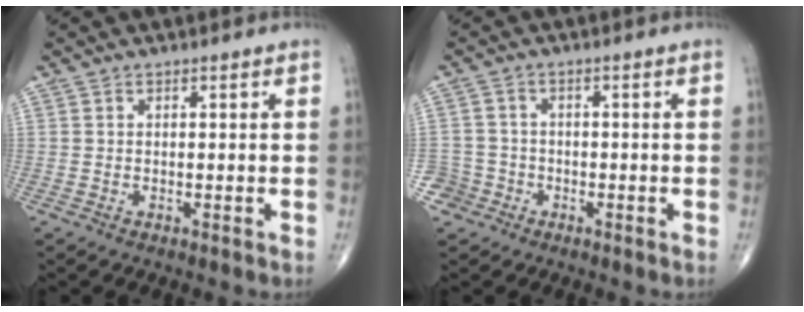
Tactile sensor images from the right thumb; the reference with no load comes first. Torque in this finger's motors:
{"motor_torque": [0.13, 0.02, 0.01, -0.07, 0.01]}